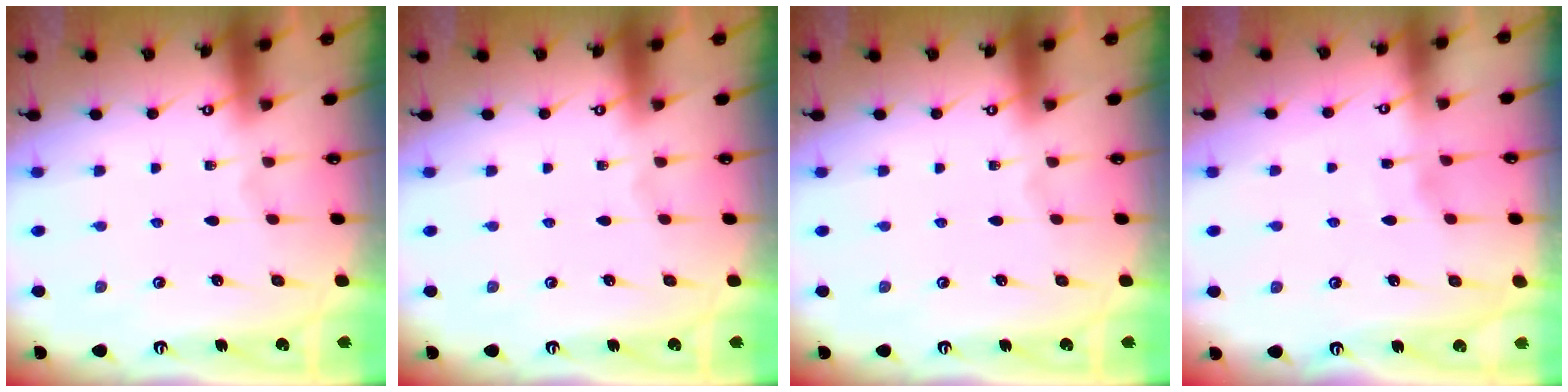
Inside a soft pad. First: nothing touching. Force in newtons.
{"total": 0.0}
{"total": 0.0}
{"total": 2.6, "press": 2.5, "slide": 0.2}